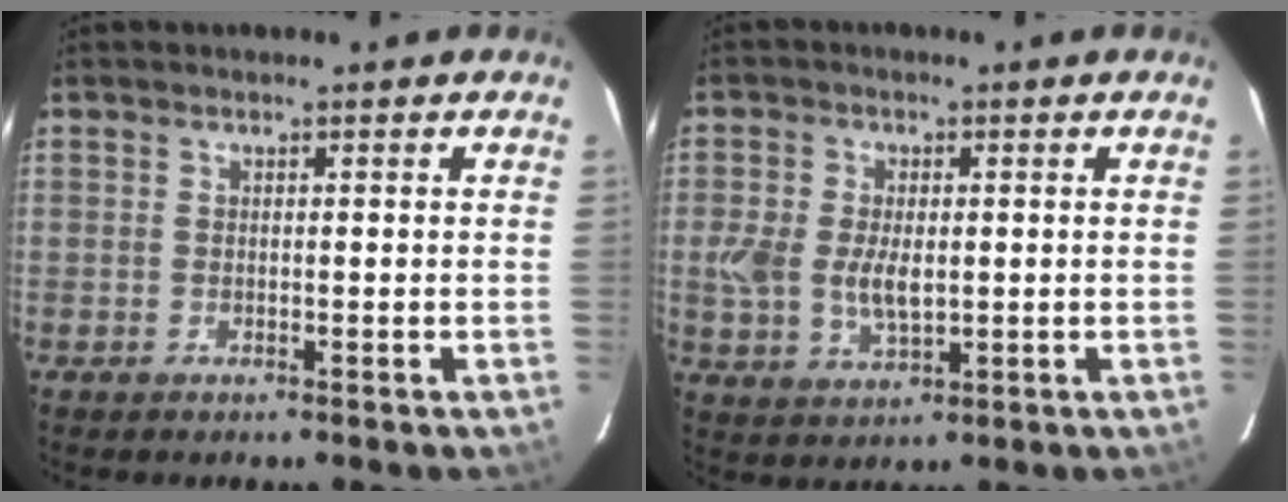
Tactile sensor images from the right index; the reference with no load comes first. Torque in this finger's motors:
{"motor_torque": [0.09, -0.06, 0.33, 0.09]}